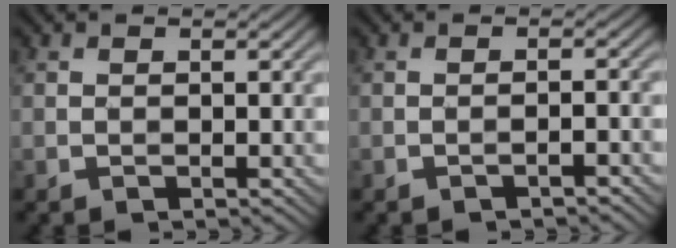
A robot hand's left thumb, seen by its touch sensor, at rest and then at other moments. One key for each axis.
{"total": 1.3, "fx": -1.0, "fy": 0.0, "fz": 0.9, "tx": -0.013, "ty": 0.008, "tz": -0.020}